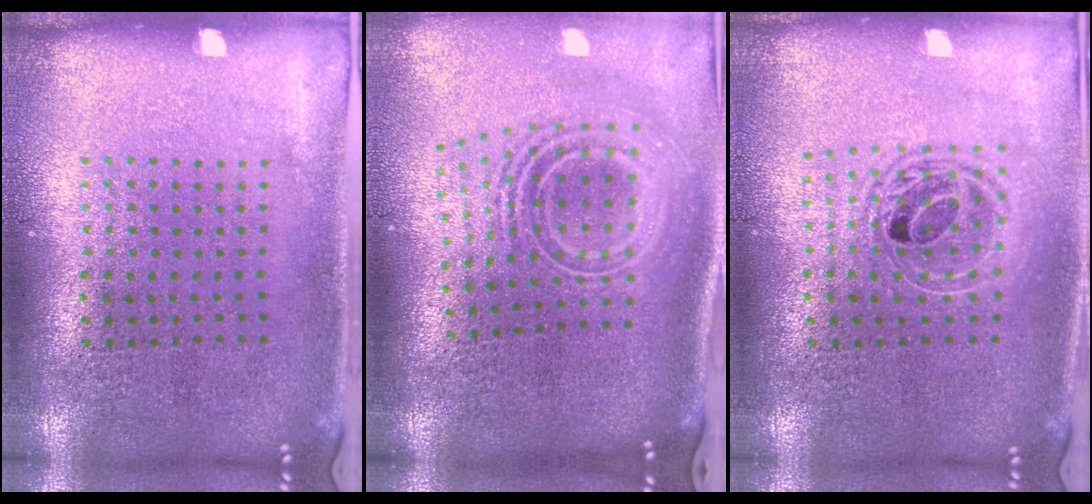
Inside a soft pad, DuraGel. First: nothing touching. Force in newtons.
{"total": 2.7, "press": 1.8, "slide": 1.9}
{"total": 1.7, "press": 1.4, "slide": 0.9}